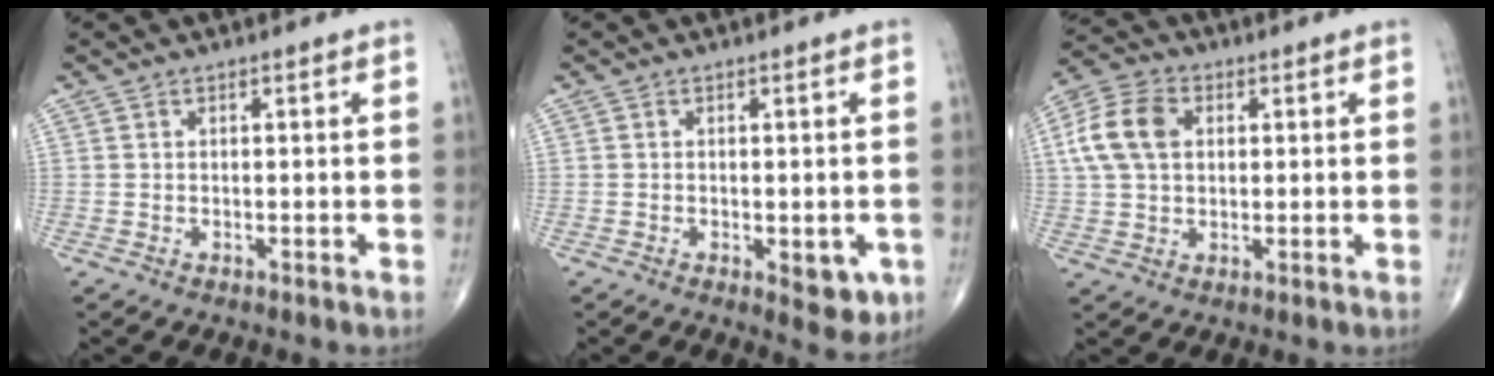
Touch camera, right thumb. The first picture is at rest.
{"total": 5.0, "force": [-1.5, 2.4, 4.2], "torque": [-0.034, -0.006, -0.014]}
{"total": 10.0, "force": [2.1, 7.0, 6.9], "torque": [-0.133, 0.014, 0.034]}